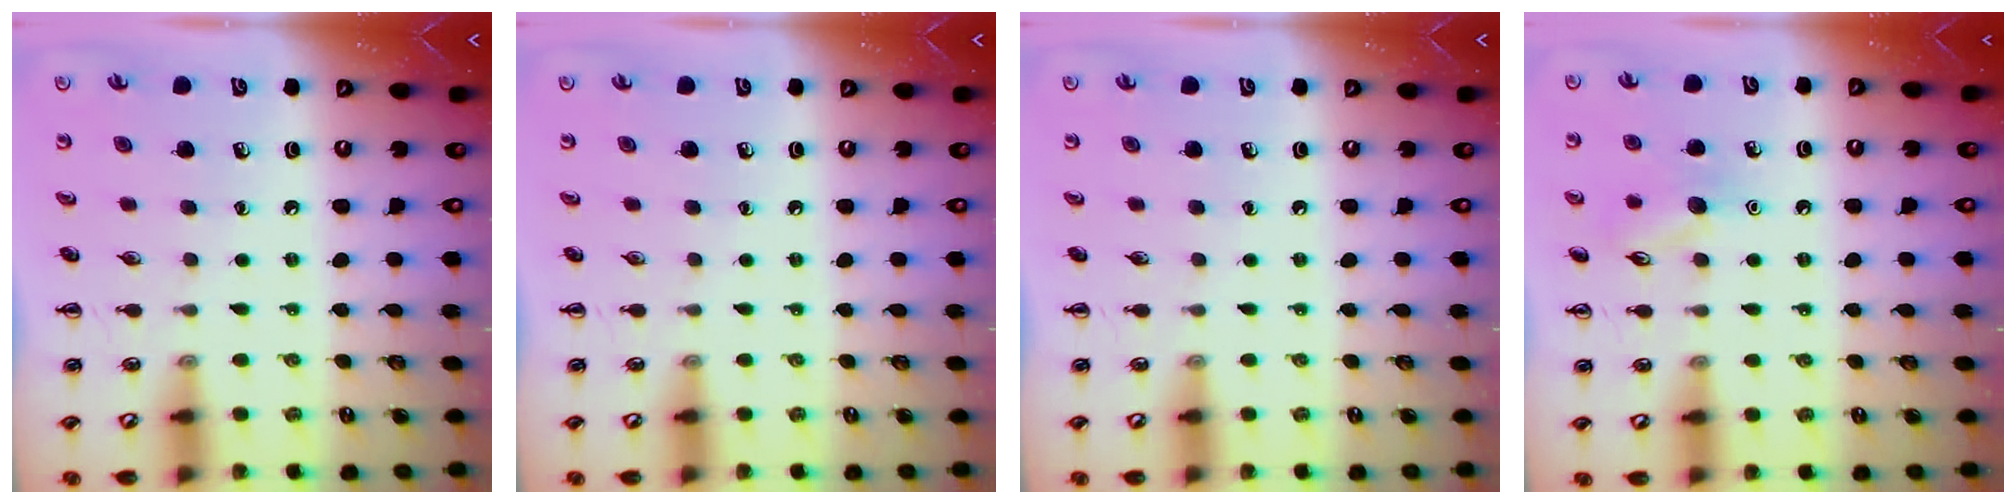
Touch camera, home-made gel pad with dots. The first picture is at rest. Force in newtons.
{"total": 0.0}
{"total": 0.0}
{"total": 8.5, "press": 8.4, "slide": 1.4}